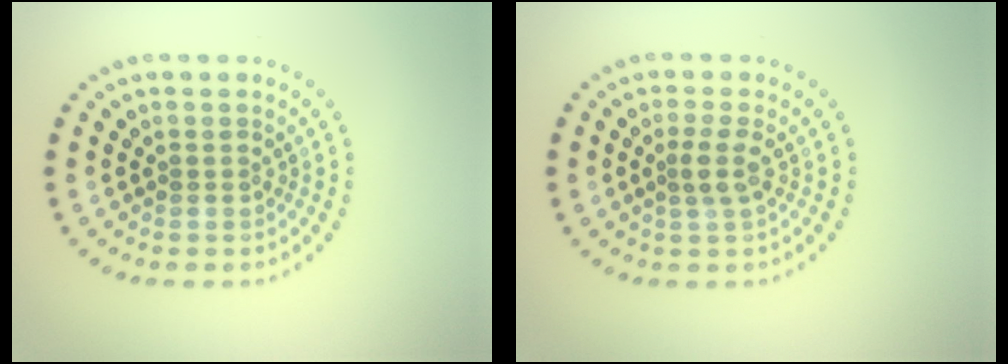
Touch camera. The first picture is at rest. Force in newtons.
{"total": 1.8, "press": 1.4, "slide": 1.1}